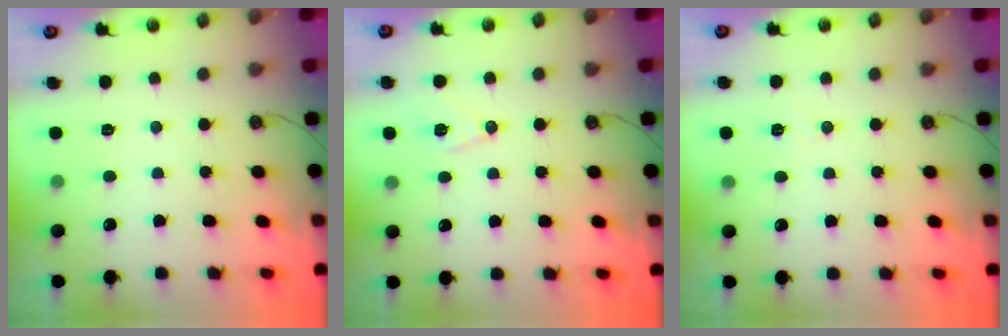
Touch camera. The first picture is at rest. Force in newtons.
{"total": 7.1, "press": 6.3, "slide": 3.2}
{"total": 3.8, "press": 3.2, "slide": 2.1}